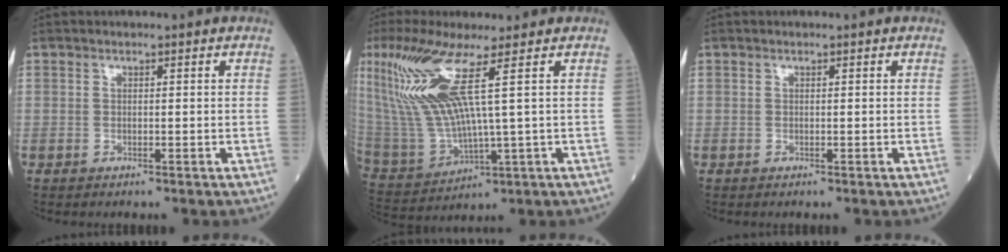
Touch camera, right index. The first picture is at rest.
{"total": 13.3, "force": [5.5, 0.7, 12.1], "torque": [-0.288, -0.005, 0.119]}
{"total": 0.0}